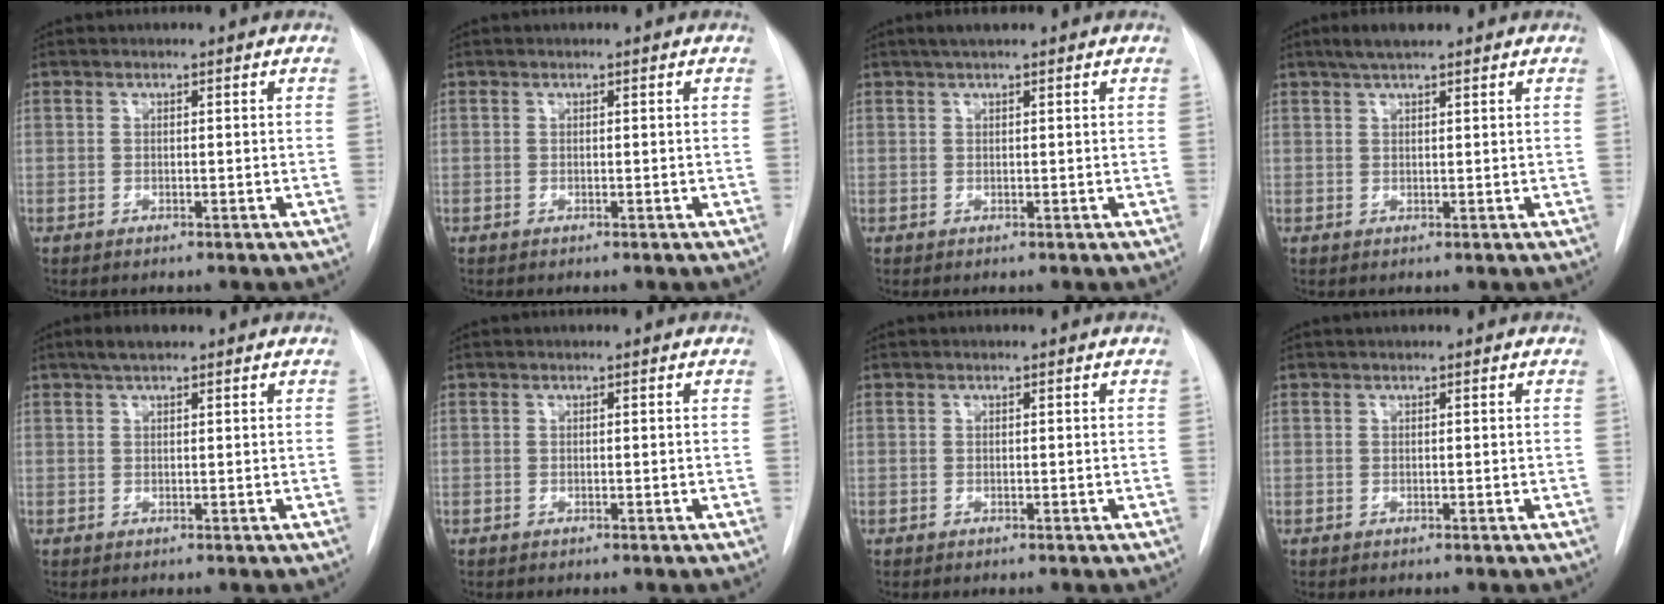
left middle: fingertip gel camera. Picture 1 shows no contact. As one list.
[{"total": 0.0}, {"total": 2.7, "force": [2.1, 0.3, 1.7], "torque": [-0.033, 0.014, 0.035]}, {"total": 3.7, "force": [2.8, 0.6, 2.3], "torque": [-0.049, 0.010, 0.050]}, {"total": 2.8, "force": [2.0, 0.7, 1.8], "torque": [-0.039, 0.012, 0.036]}, {"total": 0.0}, {"total": 0.0}, {"total": 0.5, "force": [0.5, -0.1, 0.3], "torque": [-0.009, 0.010, 0.010]}]